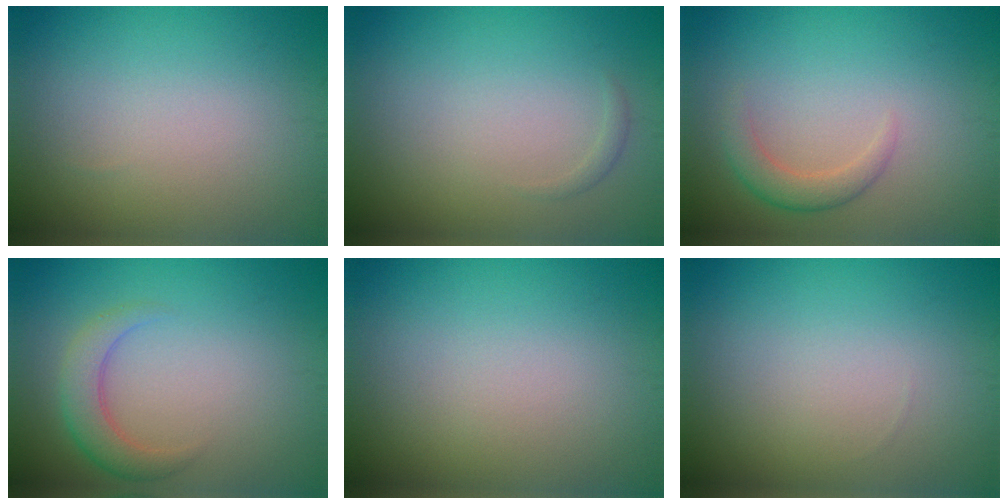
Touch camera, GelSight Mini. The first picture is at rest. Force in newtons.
{"total": 0.6, "press": 0.6, "slide": 0.0}
{"total": 2.2, "press": 2.2, "slide": 0.1}
{"total": 2.9, "press": 2.9, "slide": 0.2}
{"total": 0.0}
{"total": 0.0}